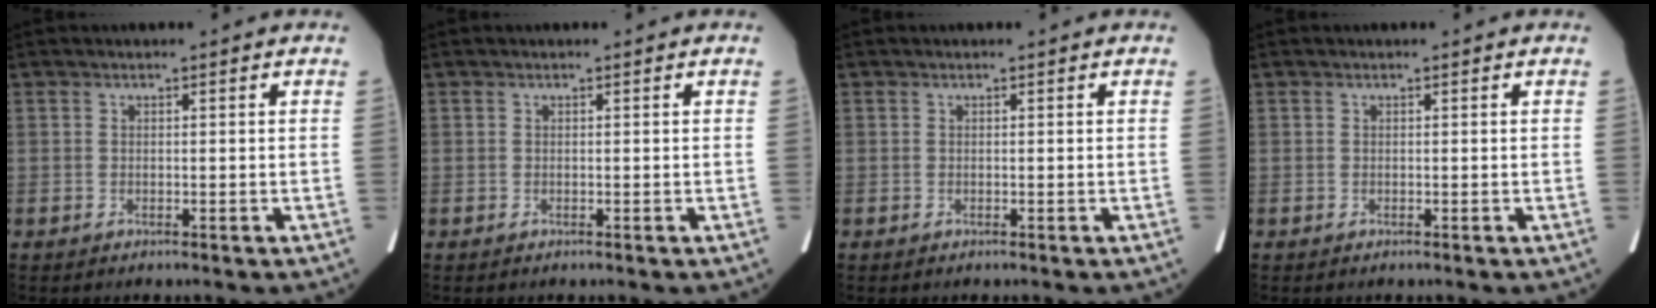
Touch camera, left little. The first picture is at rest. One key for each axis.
{"total": 0.0}
{"total": 0.0}
{"total": 0.0}